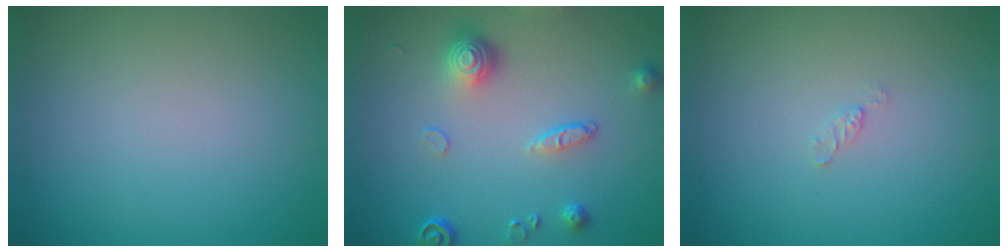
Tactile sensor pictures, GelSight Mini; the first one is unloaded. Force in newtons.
{"total": 3.9, "press": 3.1, "slide": 2.4}
{"total": 0.6, "press": 0.6, "slide": 0.1}